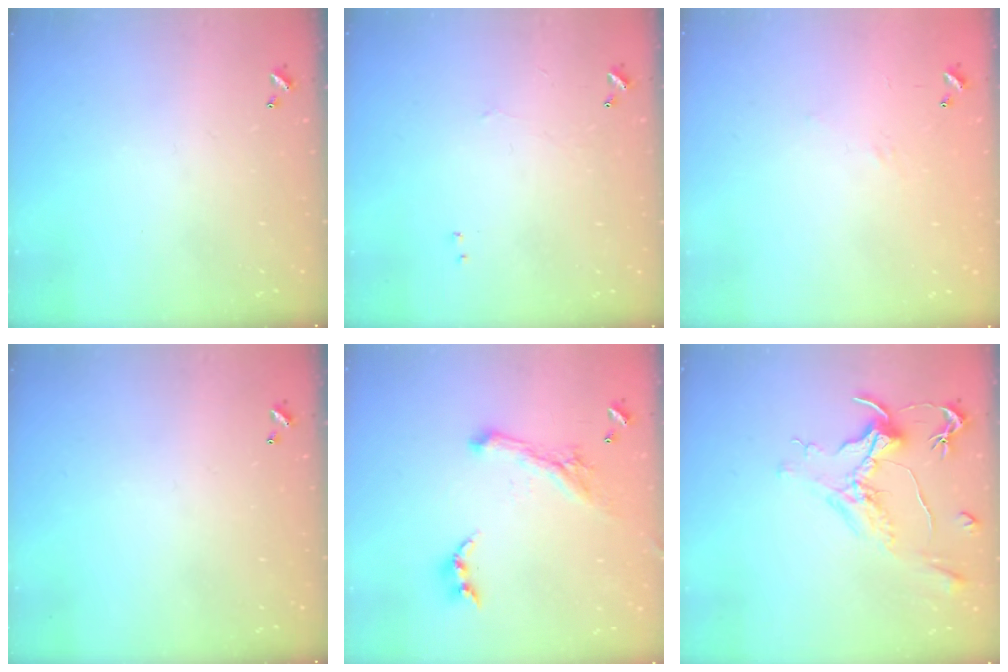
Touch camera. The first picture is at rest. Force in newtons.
{"total": 0.7, "press": 0.4, "slide": 0.5}
{"total": 6.1, "press": 6.0, "slide": 0.9}
{"total": 0.0}
{"total": 2.2, "press": 2.1, "slide": 0.5}
{"total": 1.6, "press": 1.3, "slide": 0.9}